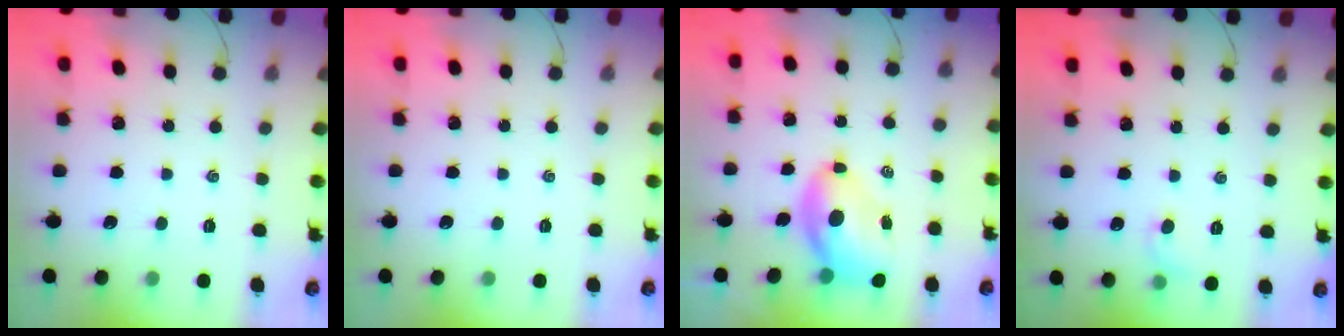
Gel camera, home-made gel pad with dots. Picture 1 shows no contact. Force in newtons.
{"total": 0.0}
{"total": 7.6, "press": 7.3, "slide": 2.1}
{"total": 4.8, "press": 4.6, "slide": 1.5}